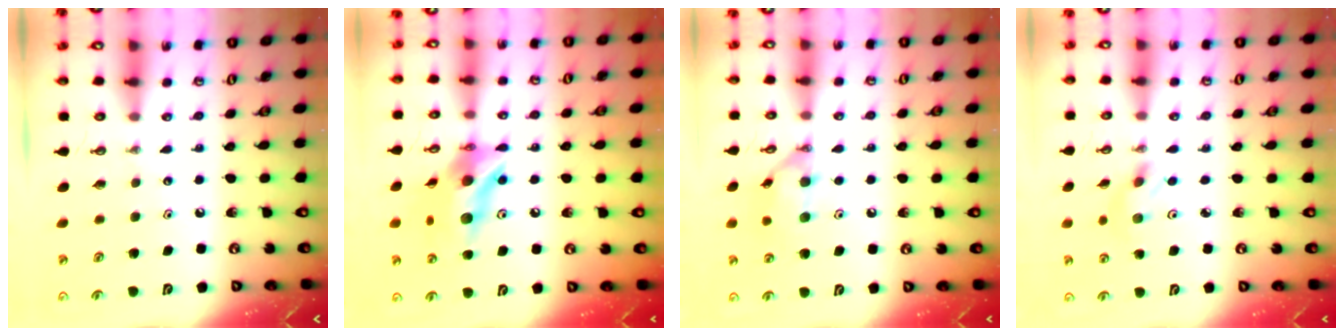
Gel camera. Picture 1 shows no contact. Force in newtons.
{"total": 14.1, "press": 14.0, "slide": 1.2}
{"total": 12.2, "press": 12.2, "slide": 0.5}
{"total": 2.7, "press": 2.7, "slide": 0.3}